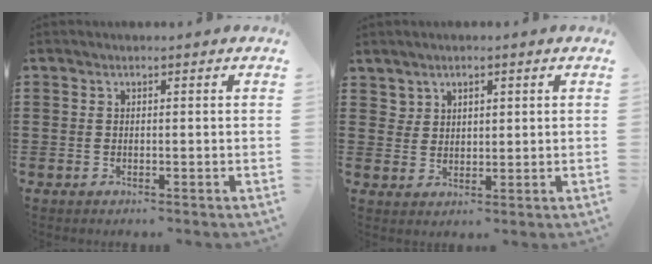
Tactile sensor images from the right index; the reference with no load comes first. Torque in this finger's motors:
{"motor_torque": [0.00, 0.03, -0.05, 0.00]}